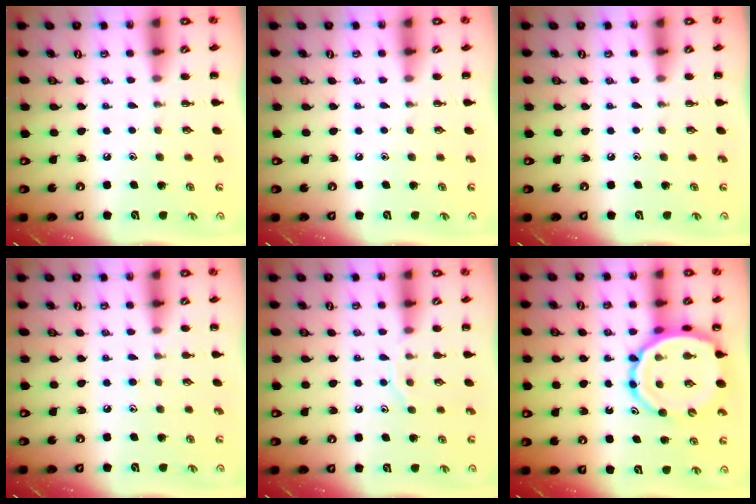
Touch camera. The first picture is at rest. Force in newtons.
{"total": 0.0}
{"total": 0.0}
{"total": 6.2, "press": 5.9, "slide": 2.1}
{"total": 7.5, "press": 7.4, "slide": 0.7}
{"total": 14.6, "press": 14.2, "slide": 3.5}